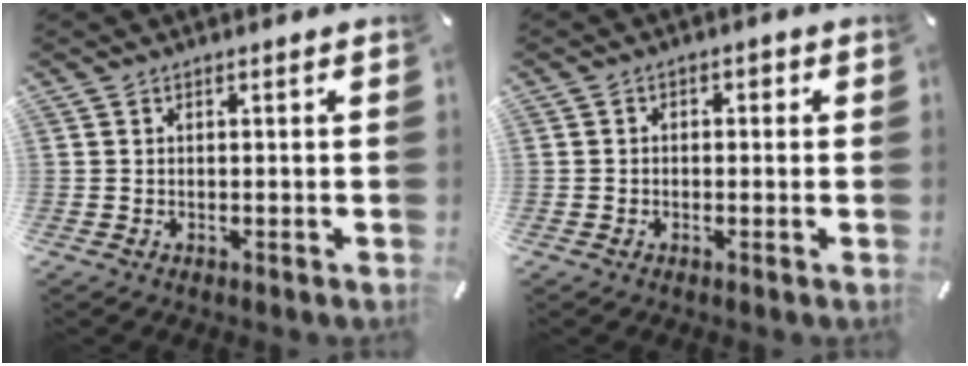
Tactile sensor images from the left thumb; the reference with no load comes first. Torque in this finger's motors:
{"motor_torque": [0.03, -0.14, -0.20, 0.13, 0.03]}